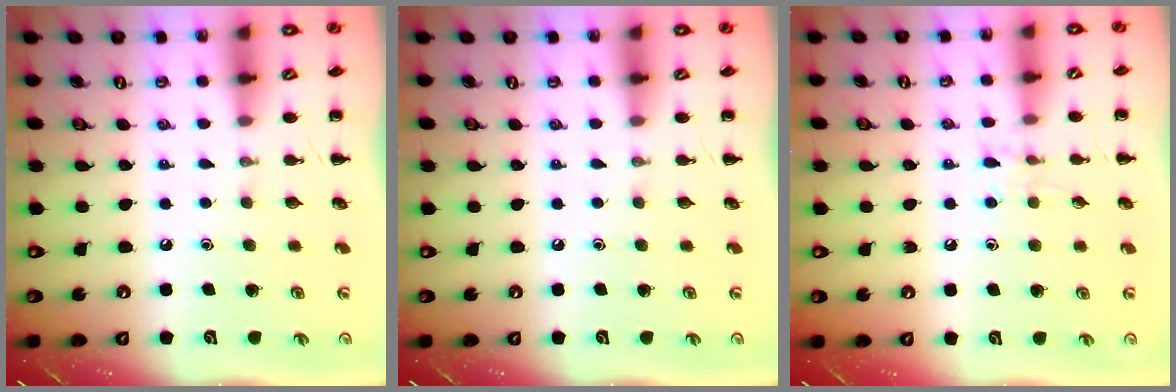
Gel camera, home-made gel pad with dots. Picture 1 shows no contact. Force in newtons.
{"total": 0.0}
{"total": 6.9, "press": 6.7, "slide": 1.5}